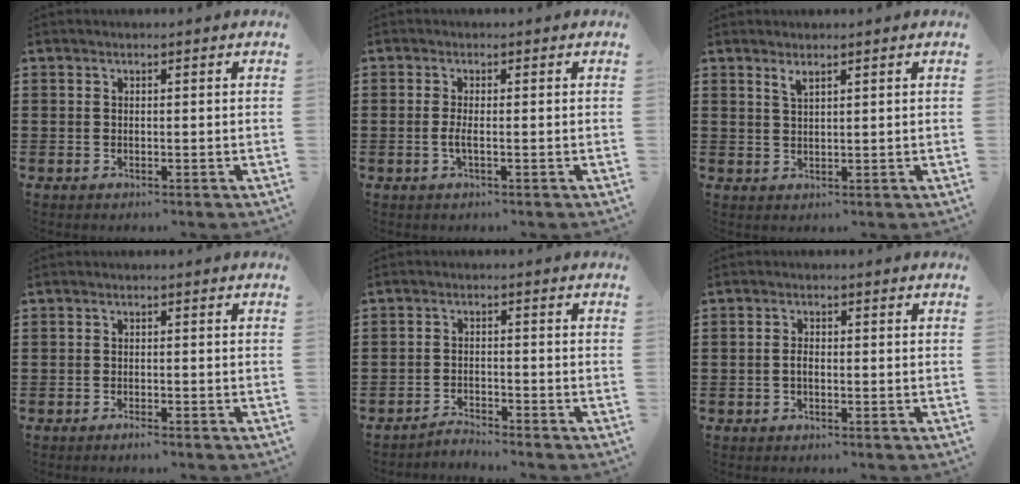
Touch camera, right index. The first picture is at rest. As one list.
[{"total": 1.9, "force": [-0.5, 0.2, 1.8], "torque": [-0.040, -0.003, -0.013]}, {"total": 1.7, "force": [1.3, 0.4, 1.0], "torque": [-0.022, 0.002, 0.023]}, {"total": 1.0, "force": [-0.9, 0.1, 0.5], "torque": [-0.011, -0.003, -0.017]}, {"total": 2.3, "force": [-2.3, 0.1, -0.1], "torque": [-0.006, 0.003, -0.050]}, {"total": 1.4, "force": [-0.4, 0.7, 1.1], "torque": [-0.029, -0.001, -0.011]}]